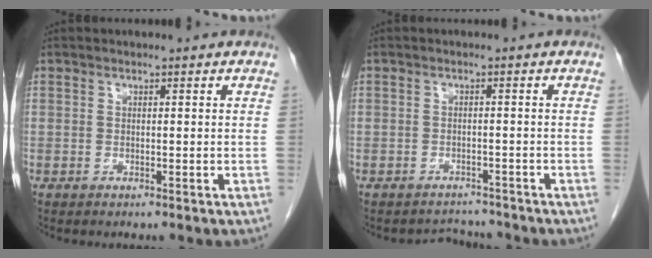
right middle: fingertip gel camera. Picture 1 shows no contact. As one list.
[{"total": 2.8, "force": [-2.5, 0.8, -0.9], "torque": [0.012, 0.004, -0.037]}]